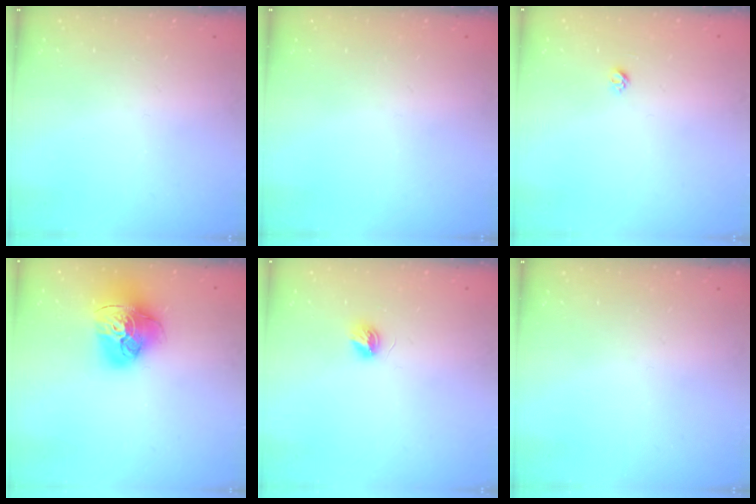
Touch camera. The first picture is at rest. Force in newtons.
{"total": 0.0}
{"total": 3.6, "press": 3.6, "slide": 0.3}
{"total": 18.6, "press": 18.5, "slide": 2.1}
{"total": 4.9, "press": 4.9, "slide": 0.4}
{"total": 0.0}